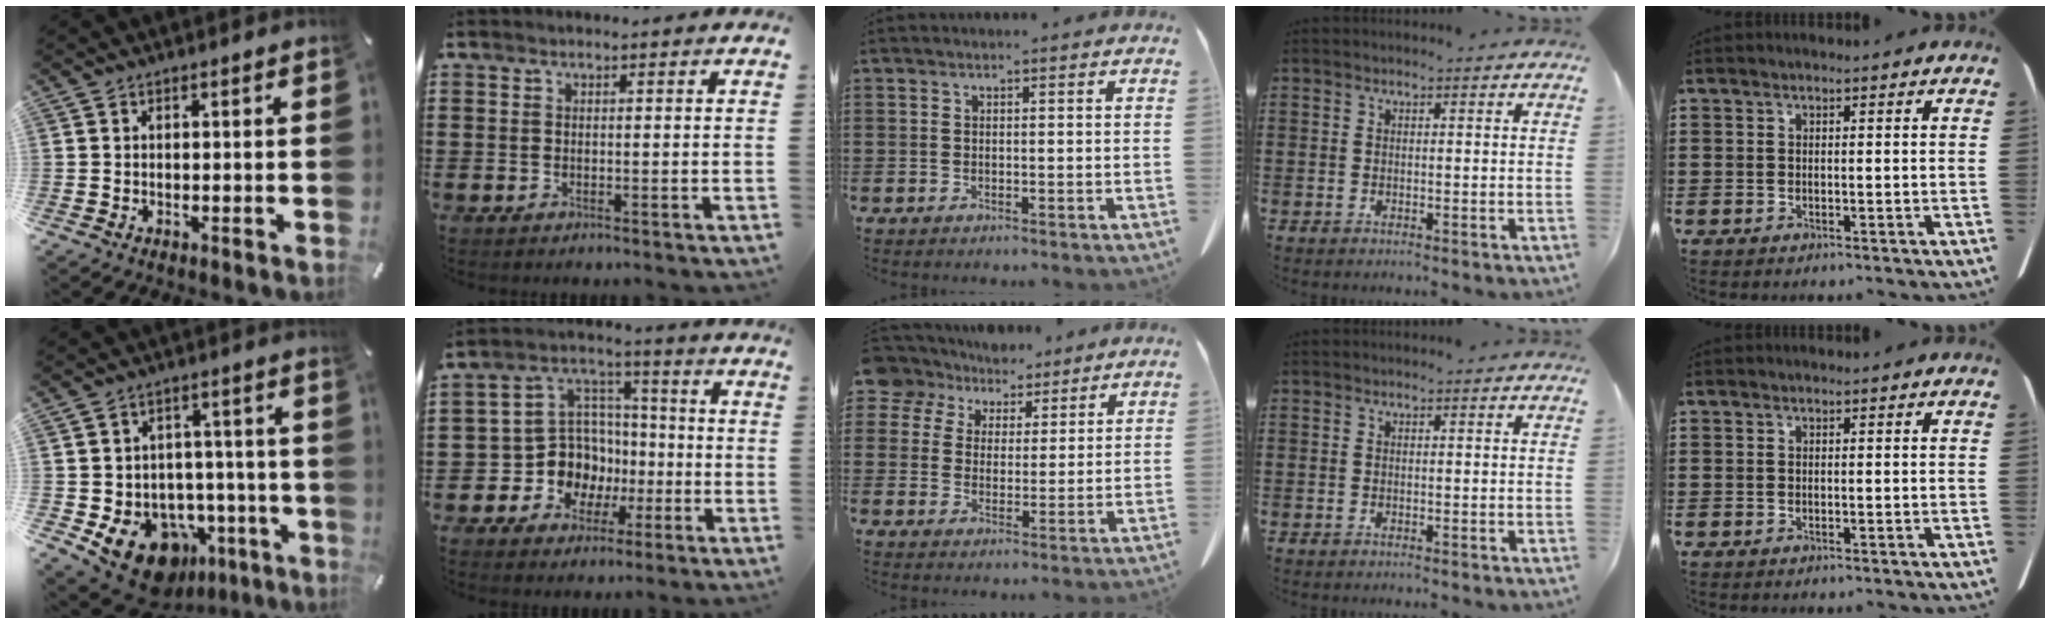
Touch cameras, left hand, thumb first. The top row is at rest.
{"thumb": {"total": 14.5, "force": [-7.5, 10.3, 6.9], "torque": [-0.089, 0.040, -0.118]}, "index": {"total": 10.0, "force": [-2.6, 9.2, 3.0], "torque": [-0.103, 0.010, -0.041]}, "middle": {"total": 6.3, "force": [5.0, 3.8, 1.0], "torque": [-0.046, -0.012, 0.093]}}